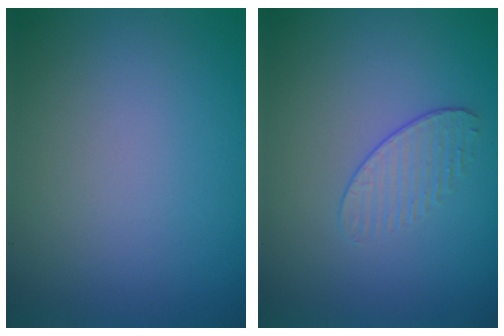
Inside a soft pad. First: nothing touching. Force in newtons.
{"total": 1.3, "press": 0.7, "slide": 1.1}